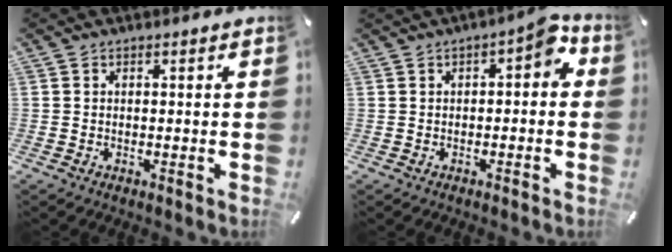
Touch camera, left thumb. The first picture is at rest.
{"total": 4.7, "force": [0.6, 2.3, 4.1], "torque": [-0.063, 0.004, 0.005]}